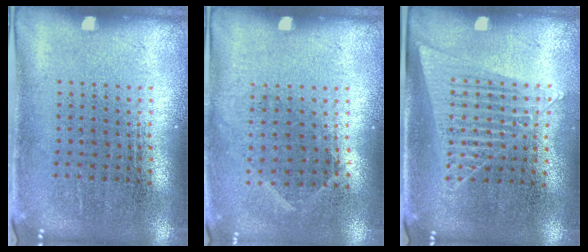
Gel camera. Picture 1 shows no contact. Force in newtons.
{"total": 0.9, "press": 0.7, "slide": 0.7}
{"total": 1.4, "press": 1.3, "slide": 0.4}